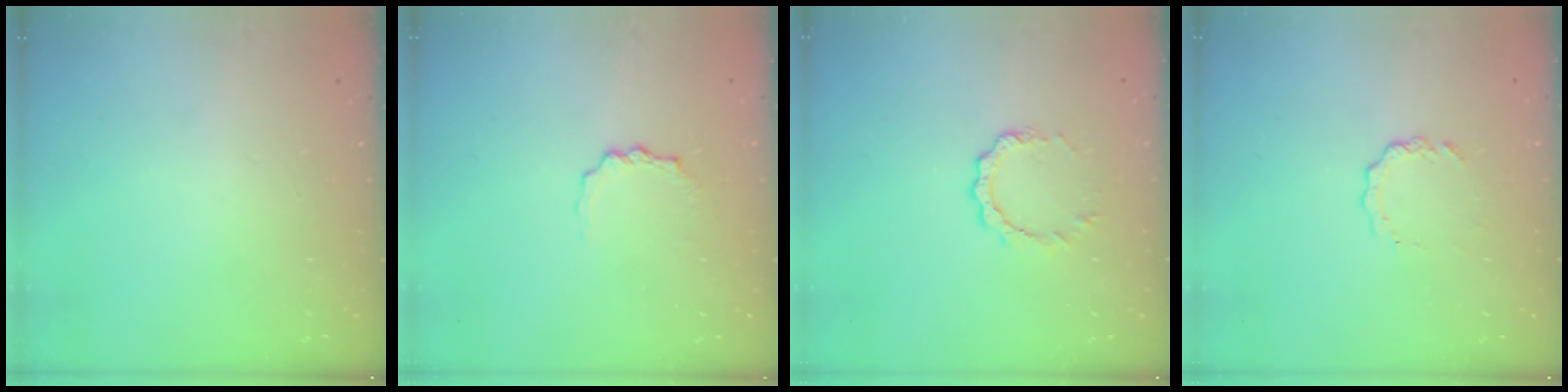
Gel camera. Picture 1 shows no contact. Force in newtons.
{"total": 2.3, "press": 2.2, "slide": 0.3}
{"total": 5.9, "press": 5.9, "slide": 0.3}
{"total": 3.8, "press": 3.8, "slide": 0.4}